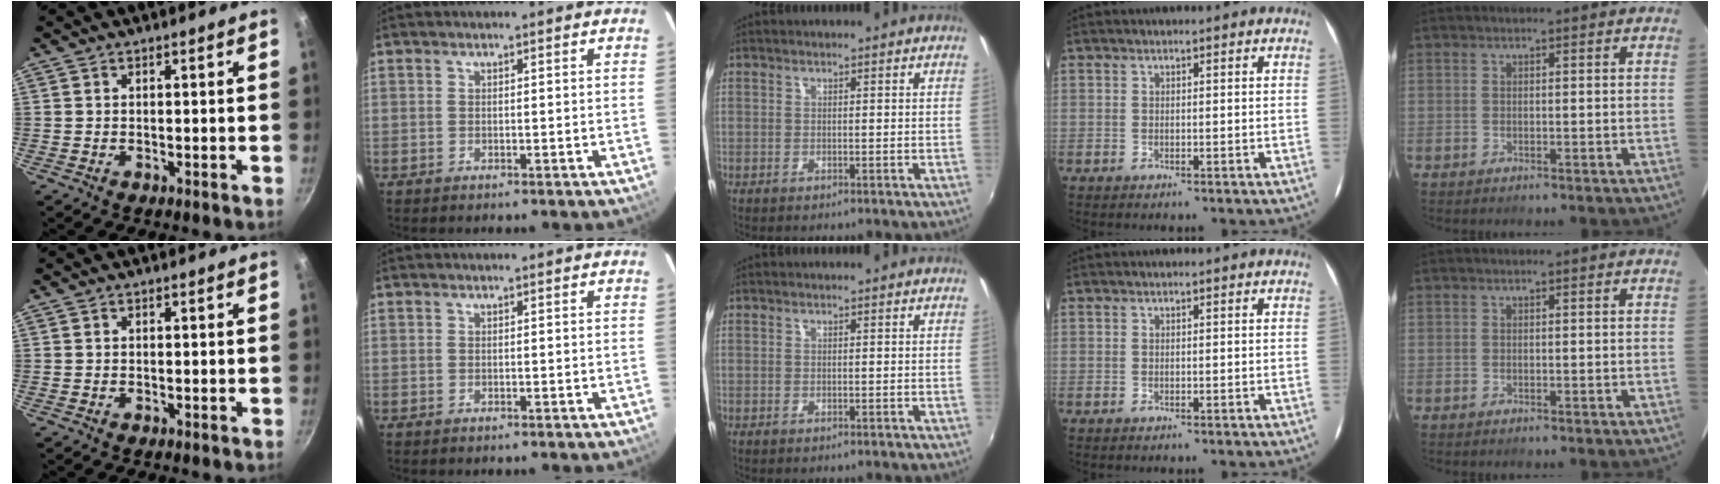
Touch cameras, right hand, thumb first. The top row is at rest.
{}